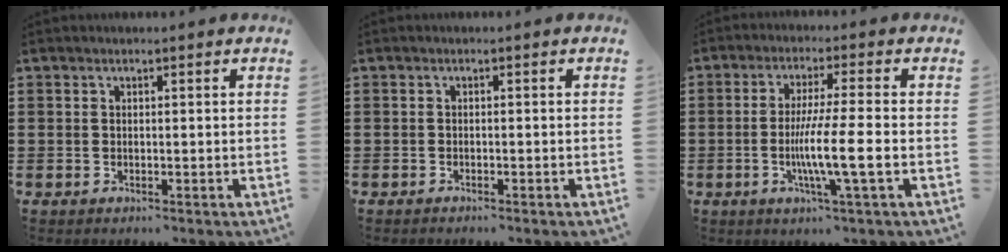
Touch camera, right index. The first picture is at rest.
{"total": 0.7, "force": [-0.7, -0.1, 0.2], "torque": [-0.005, -0.003, -0.014]}
{"total": 8.6, "force": [-2.0, 0.1, 8.3], "torque": [-0.153, -0.015, -0.039]}